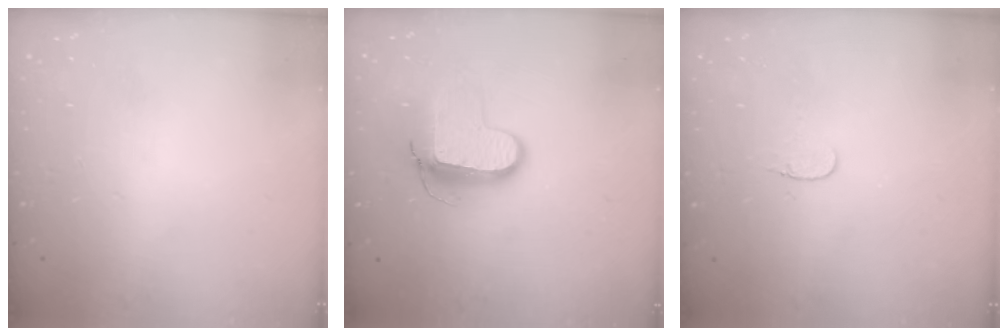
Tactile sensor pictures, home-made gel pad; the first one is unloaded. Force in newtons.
{"total": 10.3, "press": 10.2, "slide": 1.0}
{"total": 3.3, "press": 3.3, "slide": 0.4}